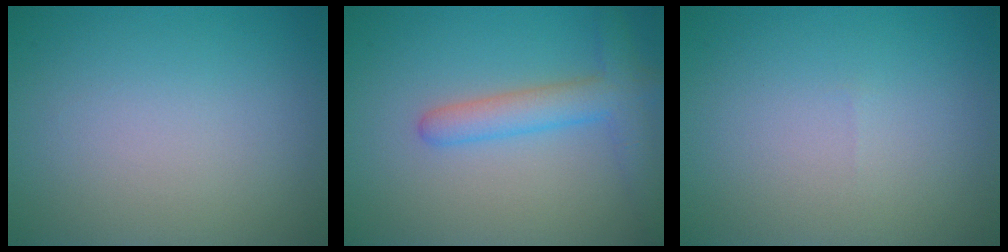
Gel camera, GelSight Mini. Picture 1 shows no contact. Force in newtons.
{"total": 3.9, "press": 3.9, "slide": 0.2}
{"total": 0.0}